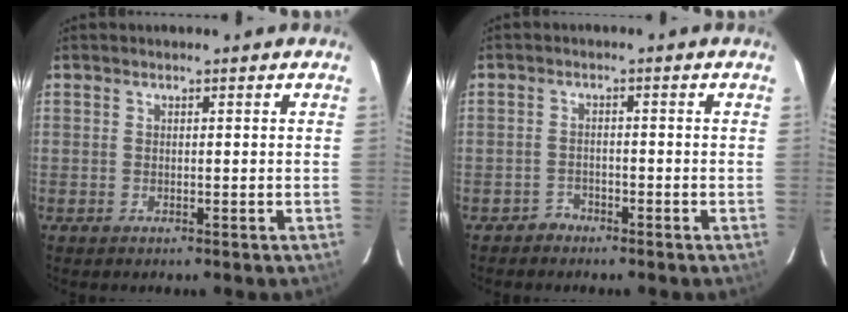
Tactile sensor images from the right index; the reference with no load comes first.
{"total": 2.1, "force": [-1.7, 1.2, -0.3], "torque": [0.004, 0.008, -0.030]}